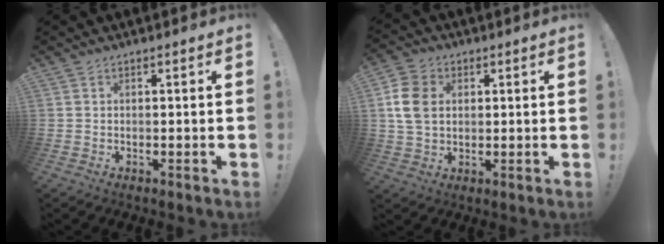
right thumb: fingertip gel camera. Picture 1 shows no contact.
{"total": 10.6, "force": [1.8, 8.0, 6.8], "torque": [-0.137, 0.005, 0.036]}